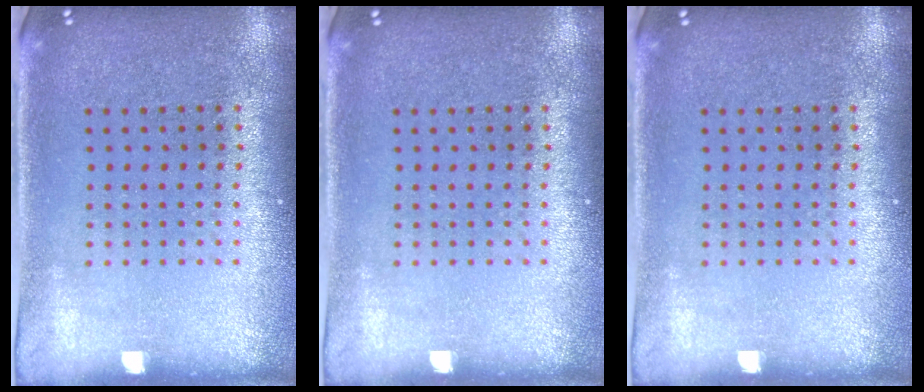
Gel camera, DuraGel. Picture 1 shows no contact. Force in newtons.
{"total": 0.0}
{"total": 0.0}